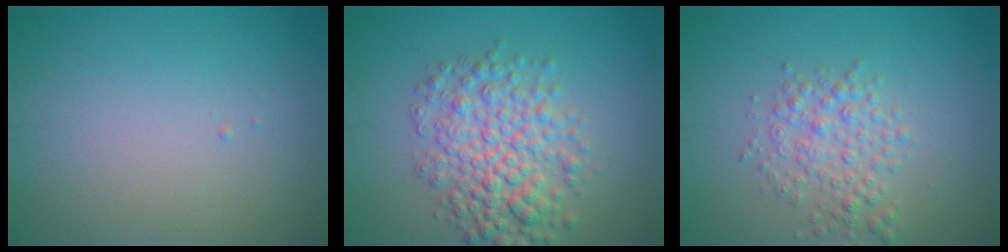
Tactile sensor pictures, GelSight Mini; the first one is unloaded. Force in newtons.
{"total": 5.9, "press": 5.9, "slide": 0.1}
{"total": 3.1, "press": 3.1, "slide": 0.0}